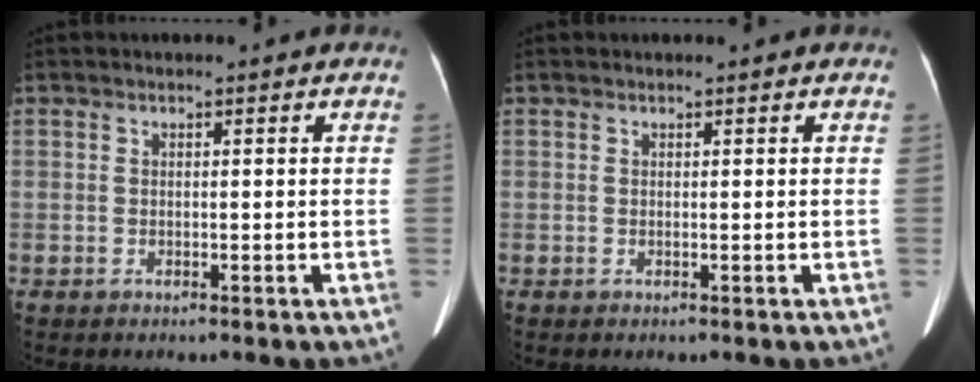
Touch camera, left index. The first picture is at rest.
{"total": 0.0}